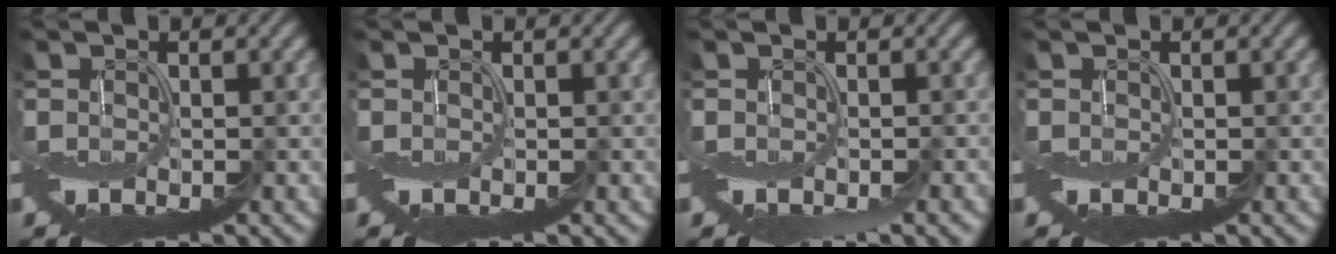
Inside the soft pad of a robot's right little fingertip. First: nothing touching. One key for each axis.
{"total": 0.0}
{"total": 1.6, "fx": -1.1, "fy": -0.1, "fz": 1.2, "tx": -0.014, "ty": -0.006, "tz": -0.015}
{"total": 0.0}